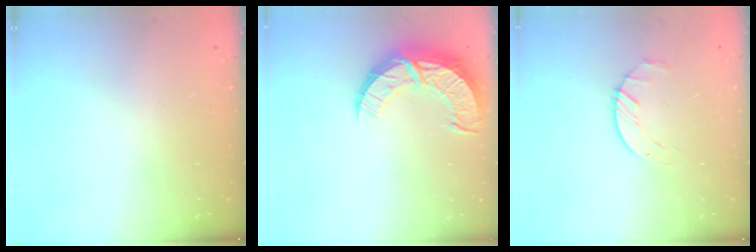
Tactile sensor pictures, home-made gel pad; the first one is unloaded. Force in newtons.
{"total": 12.8, "press": 12.7, "slide": 0.9}
{"total": 2.1, "press": 2.1, "slide": 0.3}